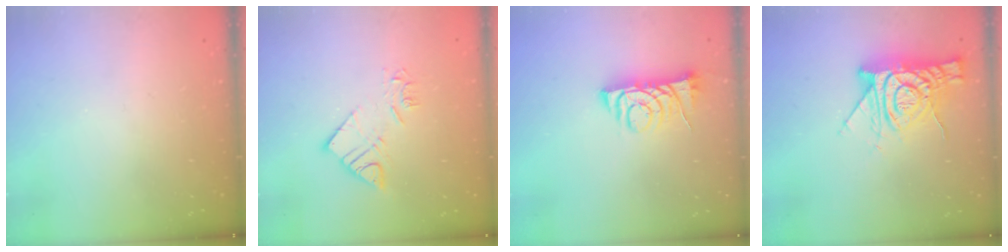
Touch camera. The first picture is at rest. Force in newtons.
{"total": 9.0, "press": 9.0, "slide": 0.4}
{"total": 7.1, "press": 7.0, "slide": 0.9}
{"total": 13.0, "press": 13.0, "slide": 1.4}